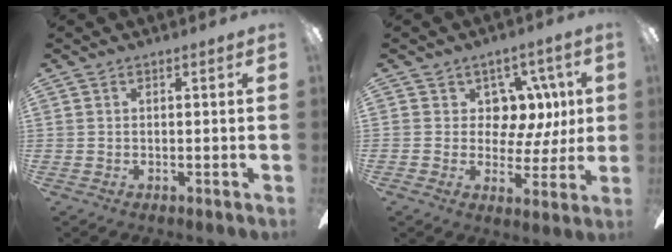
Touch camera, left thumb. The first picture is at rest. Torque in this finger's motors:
{"motor_torque": [0.06, 0.06, -0.06, -0.15, 0.02]}